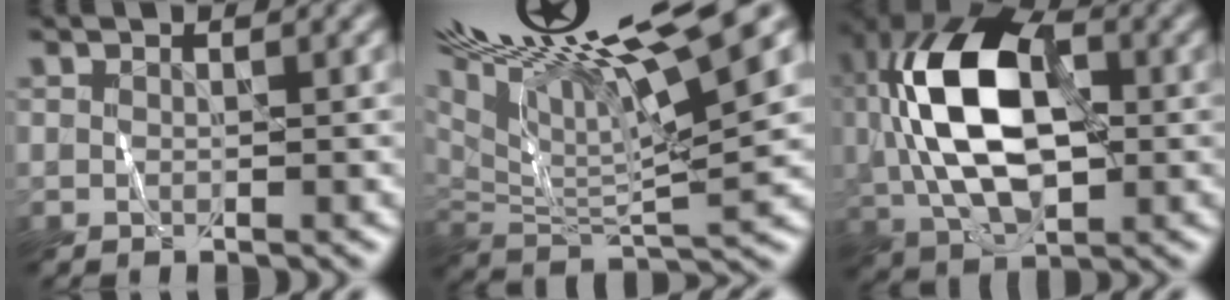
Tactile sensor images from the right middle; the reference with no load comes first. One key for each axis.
{"total": 17.0, "fx": 10.1, "fy": 4.3, "fz": 13.0, "tx": -0.237, "ty": 0.041, "tz": 0.157}
{"total": 12.5, "fx": 0.3, "fy": 7.1, "fz": 10.2, "tx": -0.211, "ty": 0.021, "tz": 0.001}